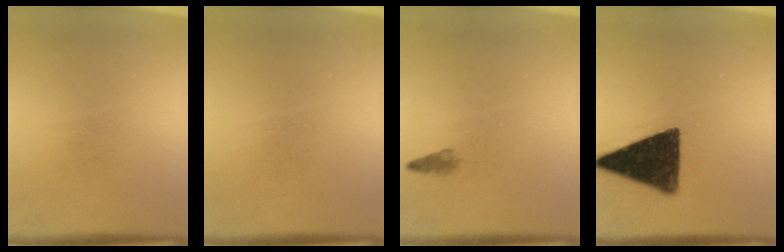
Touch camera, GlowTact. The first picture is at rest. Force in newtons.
{"total": 0.0}
{"total": 0.9}
{"total": 14.3}